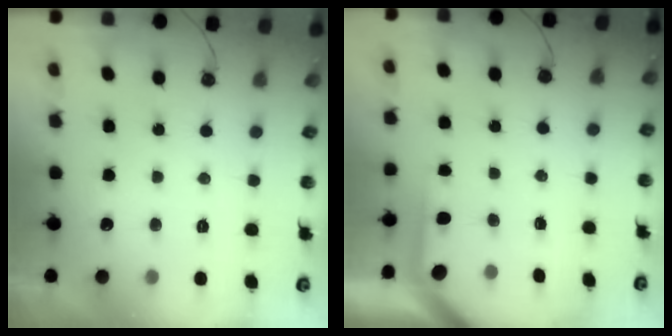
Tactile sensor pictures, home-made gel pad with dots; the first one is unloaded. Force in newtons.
{"total": 2.0, "press": 2.0, "slide": 0.2}